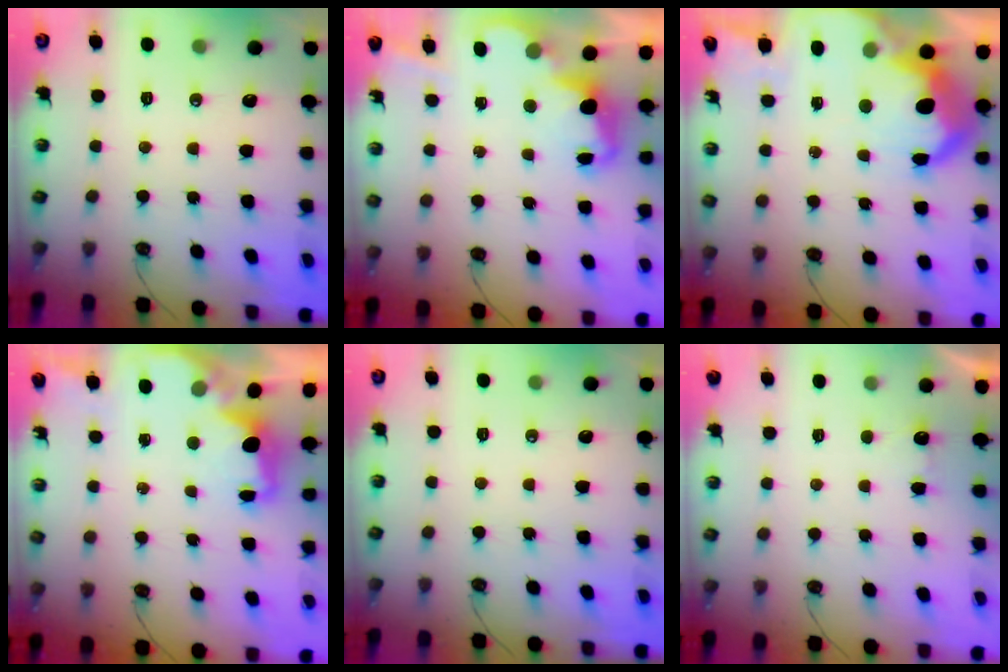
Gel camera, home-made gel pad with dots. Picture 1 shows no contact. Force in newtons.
{"total": 2.4, "press": 2.3, "slide": 0.7}
{"total": 15.7, "press": 15.6, "slide": 1.2}
{"total": 1.6, "press": 1.5, "slide": 0.5}
{"total": 0.0}
{"total": 1.0, "press": 0.7, "slide": 0.6}